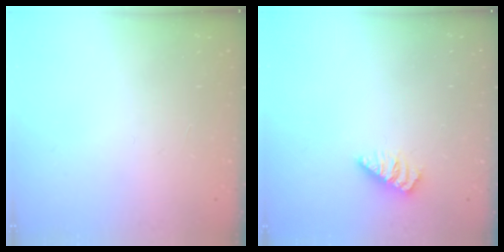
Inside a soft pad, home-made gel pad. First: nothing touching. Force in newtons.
{"total": 0.0}